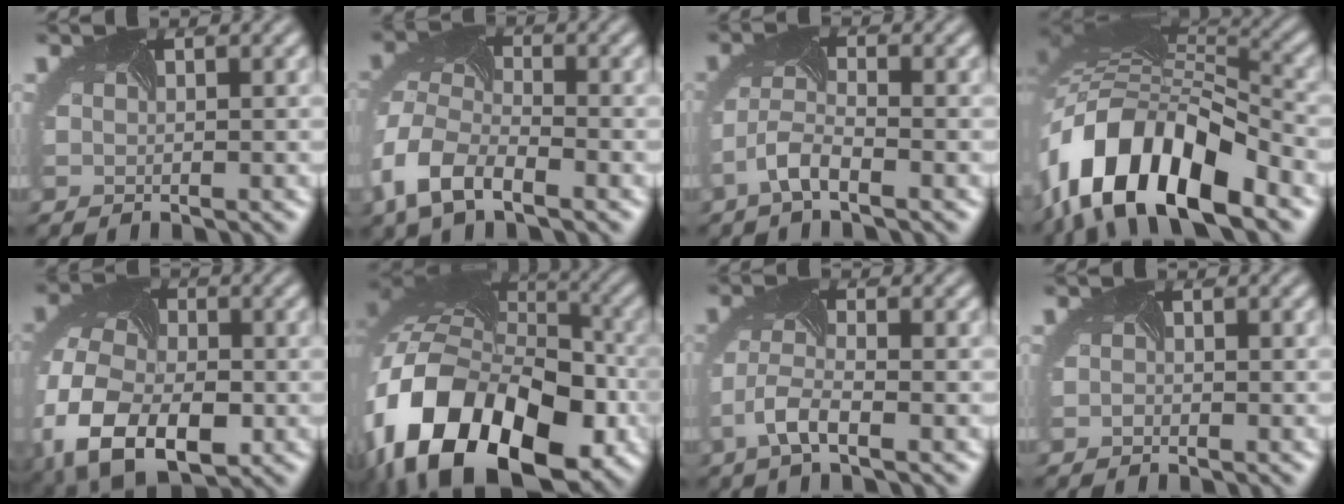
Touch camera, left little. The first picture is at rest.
{"total": 7.0, "force": [-3.5, 4.1, 4.4], "torque": [-0.110, -0.006, -0.071]}
{"total": 2.7, "force": [-1.9, 0.6, 1.7], "torque": [-0.048, 0.008, -0.049]}
{"total": 13.9, "force": [-5.7, 7.3, 10.4], "torque": [-0.196, 0.021, -0.104]}
{"total": 12.7, "force": [-4.2, 8.5, 8.5], "torque": [-0.191, -0.037, -0.063]}
{"total": 18.7, "force": [-6.9, 11.9, 12.6], "torque": [-0.264, -0.023, -0.112]}
{"total": 2.7, "force": [-1.6, 0.7, 2.1], "torque": [-0.057, 0.008, -0.040]}
{"total": 0.5, "force": [-0.3, 0.2, -0.4], "torque": [-0.001, 0.005, -0.008]}